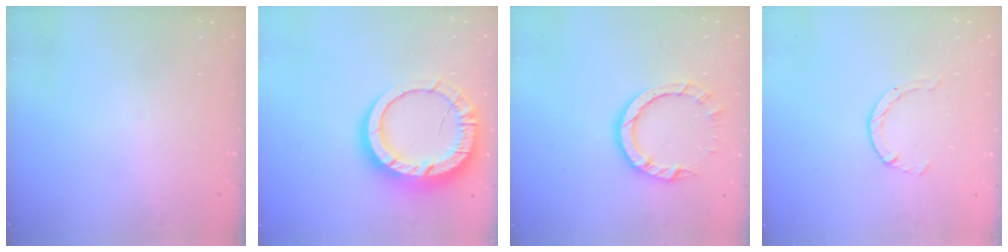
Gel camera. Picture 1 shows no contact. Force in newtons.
{"total": 16.2, "press": 16.2, "slide": 1.5}
{"total": 7.6, "press": 7.6, "slide": 0.8}
{"total": 2.1, "press": 2.1, "slide": 0.3}